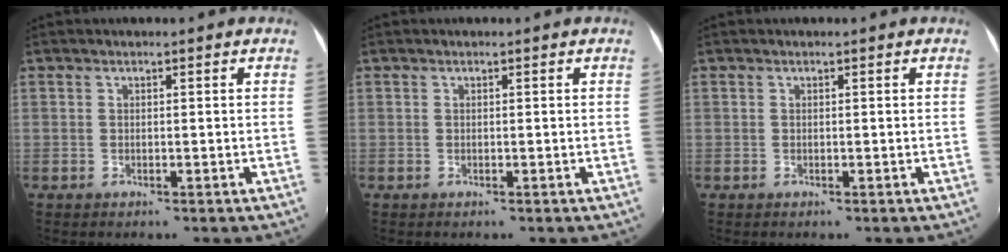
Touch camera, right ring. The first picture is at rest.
{"total": 0.0}
{"total": 0.0}